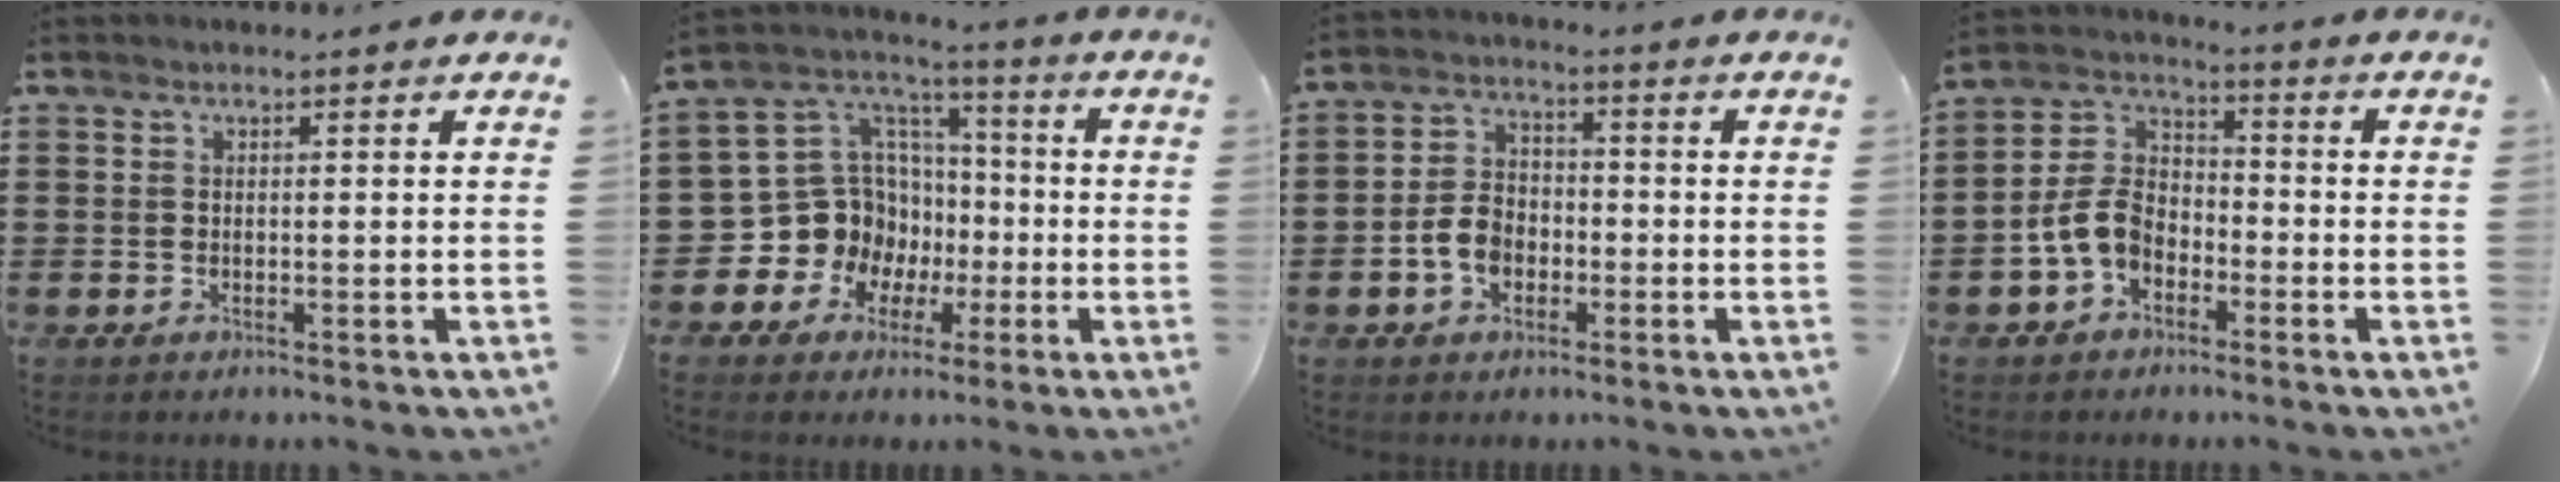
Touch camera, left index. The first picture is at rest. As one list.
[{"total": 11.7, "force": [-2.3, 11.0, 3.2], "torque": [-0.108, -0.009, -0.031]}, {"total": 5.5, "force": [-2.1, 3.7, 3.4], "torque": [-0.083, 0.005, -0.044]}, {"total": 7.2, "force": [-3.1, 4.9, 4.2], "torque": [-0.120, 0.007, -0.069]}]